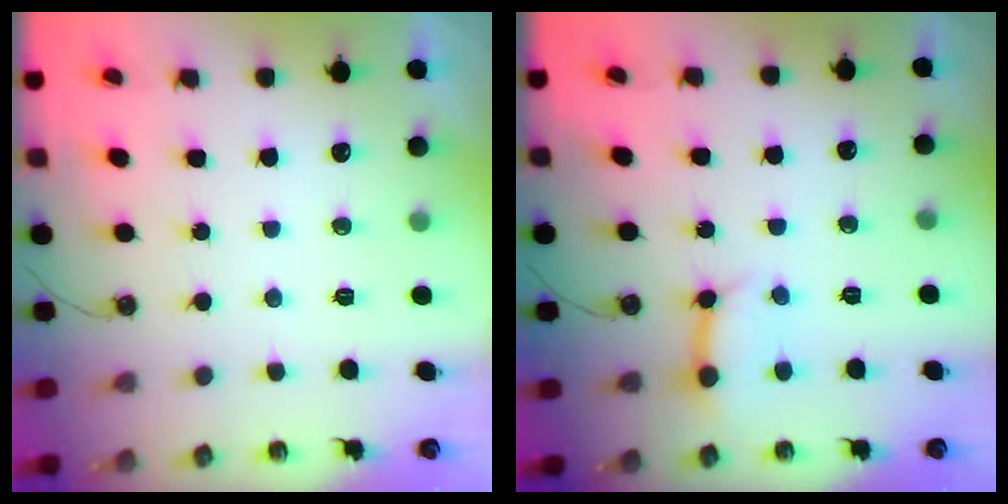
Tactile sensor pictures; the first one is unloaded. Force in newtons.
{"total": 8.9, "press": 8.8, "slide": 1.1}